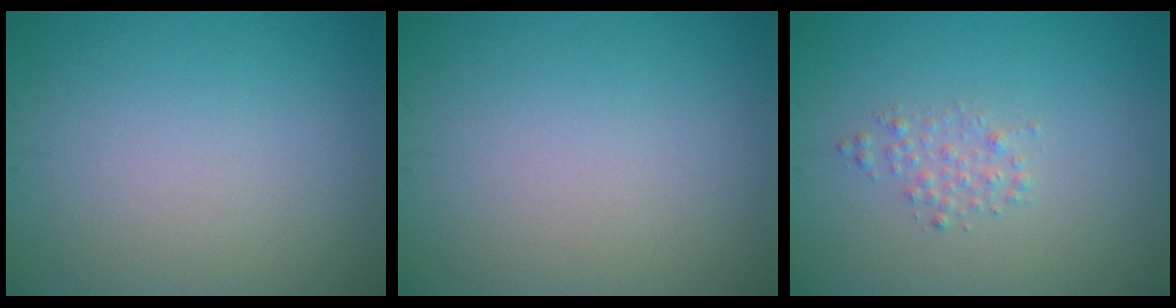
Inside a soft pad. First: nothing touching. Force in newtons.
{"total": 0.0}
{"total": 1.4, "press": 1.4, "slide": 0.0}